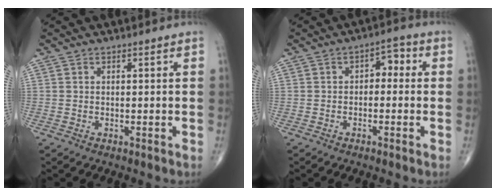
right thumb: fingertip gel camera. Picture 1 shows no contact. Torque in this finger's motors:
{"motor_torque": [-0.10, -0.16, 0.42, 0.00, 0.02]}